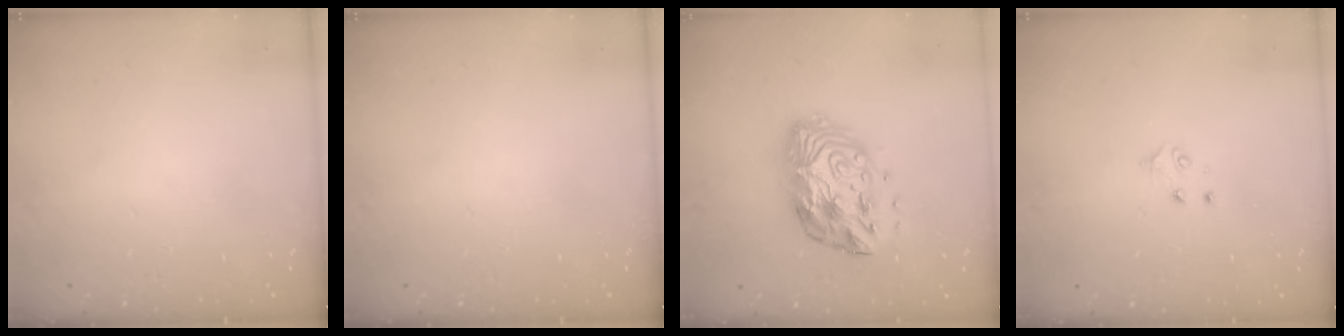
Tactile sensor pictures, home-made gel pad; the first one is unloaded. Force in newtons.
{"total": 0.0}
{"total": 15.1, "press": 15.1, "slide": 0.7}
{"total": 4.0, "press": 3.9, "slide": 0.4}